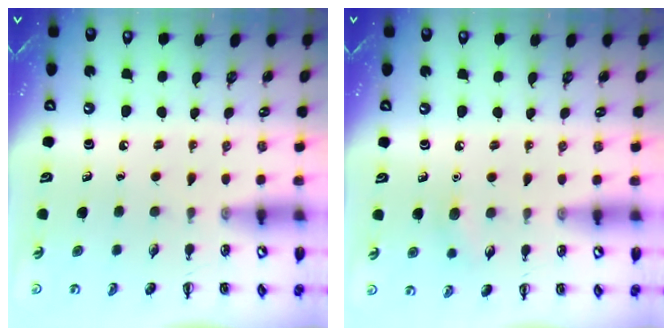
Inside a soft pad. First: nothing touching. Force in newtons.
{"total": 4.9, "press": 4.8, "slide": 1.3}